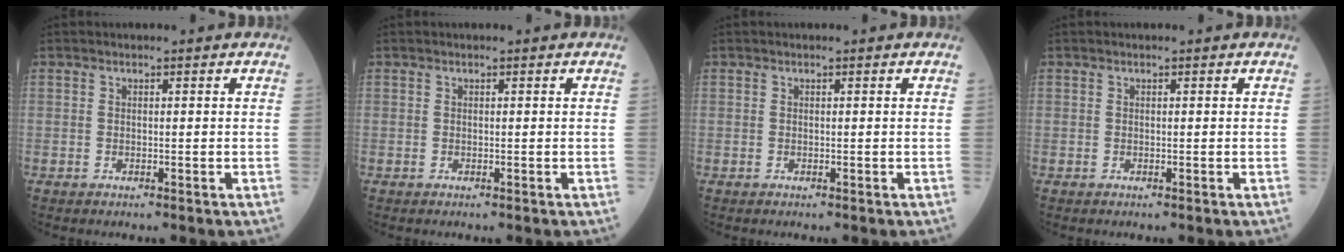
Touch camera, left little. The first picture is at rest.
{"total": 0.0}
{"total": 0.0}
{"total": 0.0}